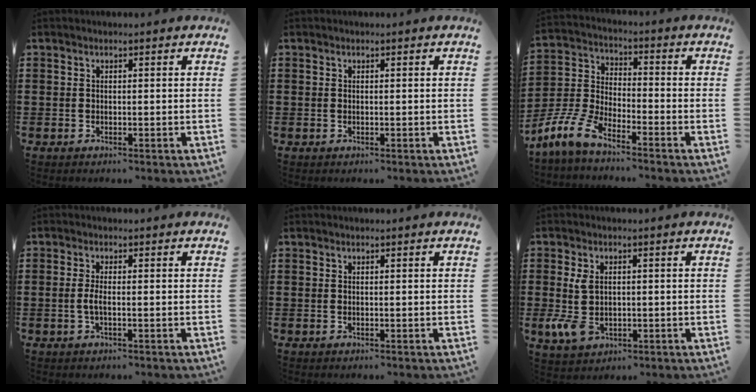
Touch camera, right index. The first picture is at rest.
{"total": 0.0}
{"total": 7.2, "force": [-6.1, 1.4, 3.5], "torque": [-0.107, -0.009, -0.128]}
{"total": 2.2, "force": [-0.6, 0.3, 2.1], "torque": [-0.053, -0.008, -0.016]}
{"total": 0.0}
{"total": 5.7, "force": [-0.5, 3.6, 4.4], "torque": [-0.125, -0.007, -0.017]}